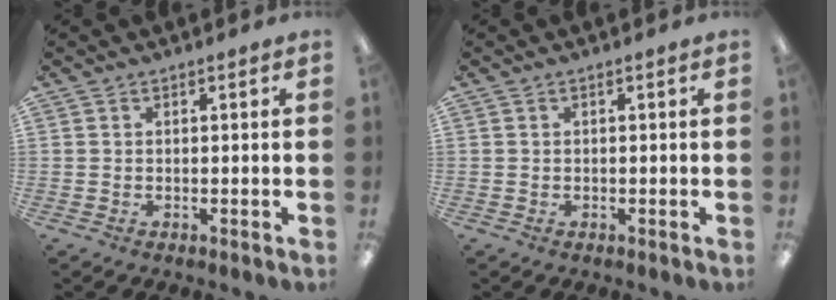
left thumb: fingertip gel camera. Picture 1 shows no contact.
{"total": 0.0}